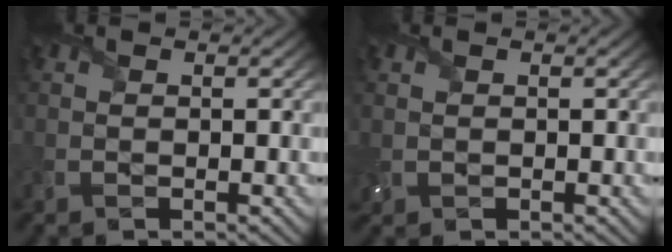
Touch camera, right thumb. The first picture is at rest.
{"total": 1.1, "force": [0.3, 1.0, 0.3], "torque": [-0.016, -0.001, 0.005]}